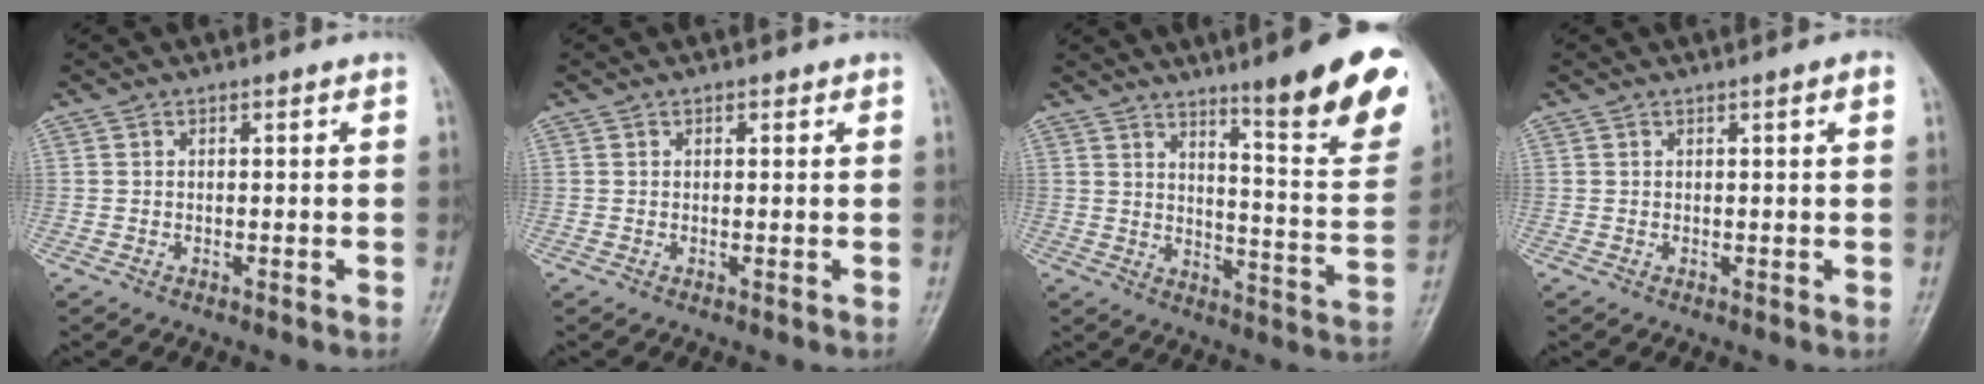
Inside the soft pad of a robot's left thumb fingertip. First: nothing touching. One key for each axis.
{"total": 0.8, "fx": 0.5, "fy": 0.5, "fz": 0.4, "tx": 0.000, "ty": -0.001, "tz": 0.003}
{"total": 18.8, "fx": 12.1, "fy": 2.9, "fz": 14.1, "tx": -0.146, "ty": -0.079, "tz": 0.170}
{"total": 1.3, "fx": 0.6, "fy": 0.1, "fz": 1.2, "tx": -0.020, "ty": 0.000, "tz": 0.007}